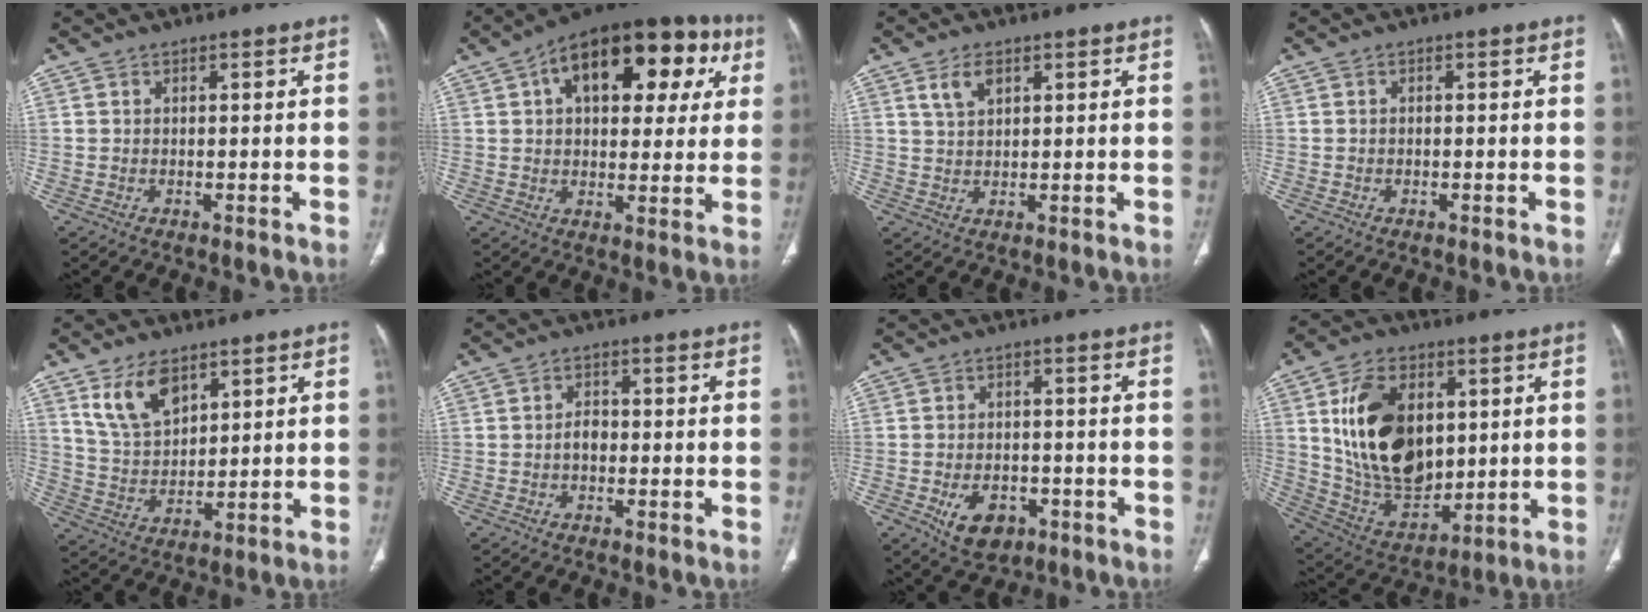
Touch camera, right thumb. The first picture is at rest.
{"total": 22.9, "force": [8.1, 12.4, 17.5], "torque": [-0.207, 0.030, 0.112]}
{"total": 3.9, "force": [2.0, 2.0, 2.6], "torque": [-0.046, -0.003, 0.043]}
{"total": 0.0}
{"total": 9.7, "force": [5.7, 5.3, 5.9], "torque": [-0.094, -0.028, 0.119]}
{"total": 2.4, "force": [-0.6, 1.6, 1.7], "torque": [-0.018, 0.009, -0.014]}
{"total": 7.5, "force": [-3.3, 4.9, 4.7], "torque": [-0.062, 0.014, -0.042]}
{"total": 21.2, "force": [4.3, 13.8, 15.4], "torque": [-0.238, -0.020, 0.097]}